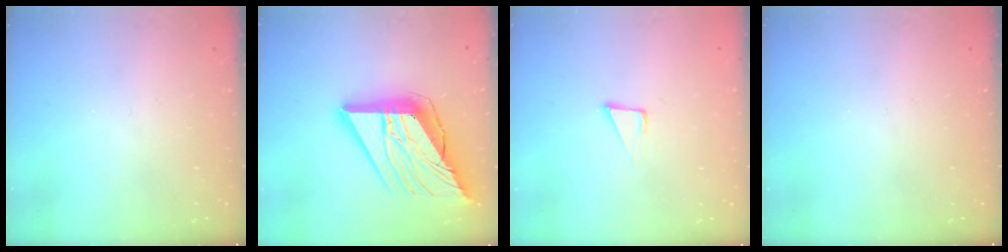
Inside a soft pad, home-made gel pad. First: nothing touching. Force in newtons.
{"total": 21.2, "press": 21.0, "slide": 2.6}
{"total": 4.7, "press": 4.7, "slide": 0.3}
{"total": 0.0}